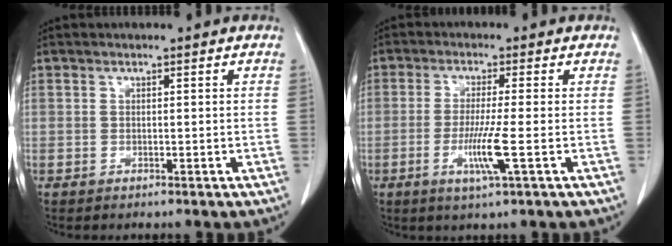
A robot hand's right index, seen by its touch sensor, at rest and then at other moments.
{"total": 6.4, "force": [-2.0, -0.4, 6.1], "torque": [-0.119, -0.016, -0.037]}